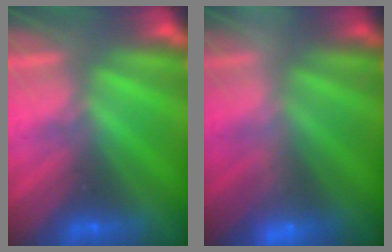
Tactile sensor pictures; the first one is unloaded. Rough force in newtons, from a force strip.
{"total": 2.2}